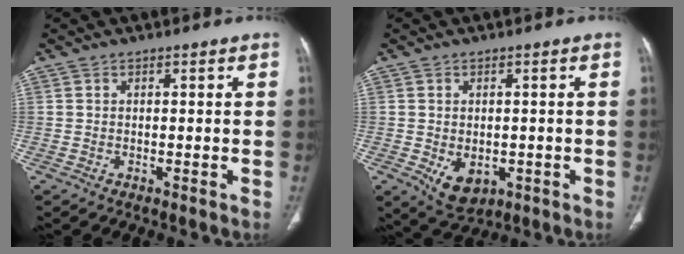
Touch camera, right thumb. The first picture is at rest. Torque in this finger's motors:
{"motor_torque": [-0.30, 0.31, 0.17, 0.31, 0.16]}